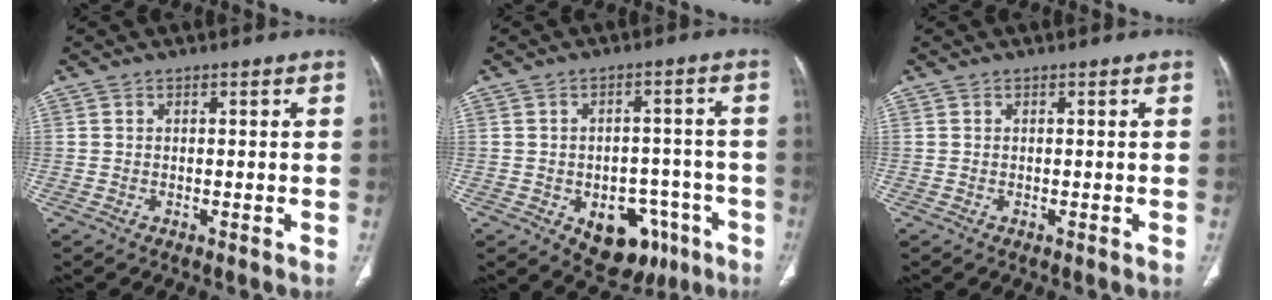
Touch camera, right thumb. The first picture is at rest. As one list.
[{"total": 12.1, "force": [-5.5, 8.2, 7.0], "torque": [-0.052, 0.038, -0.063]}, {"total": 0.0}]